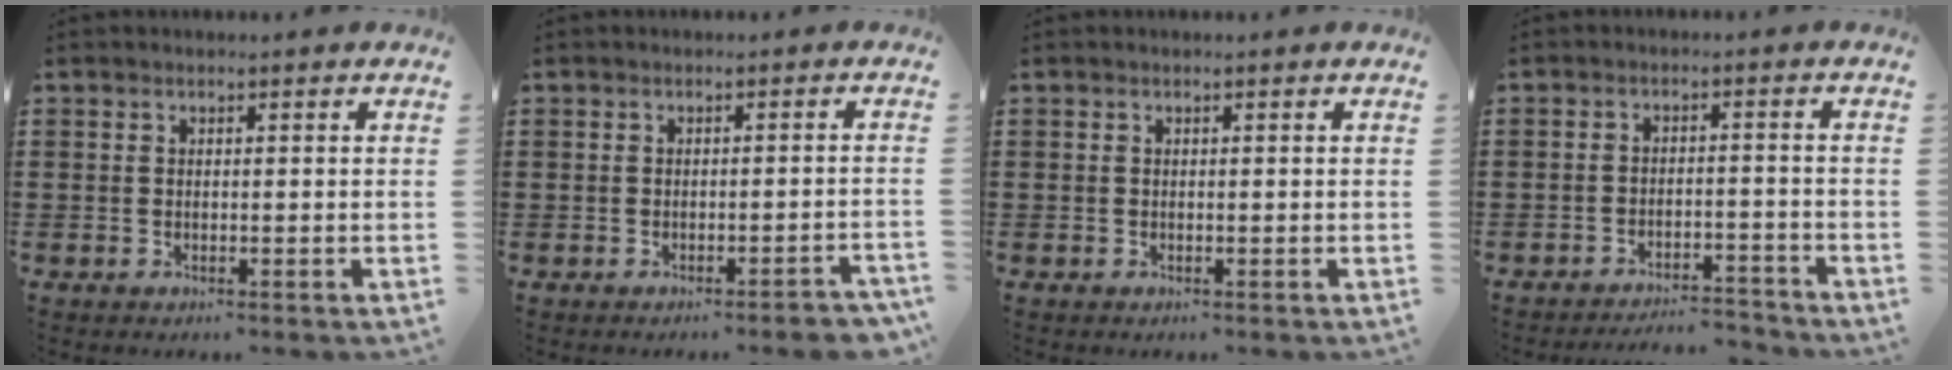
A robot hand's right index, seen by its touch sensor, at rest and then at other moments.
{"total": 2.0, "force": [-1.8, 0.2, 0.7], "torque": [-0.014, 0.001, -0.038]}
{"total": 0.0}
{"total": 3.5, "force": [-3.5, 0.1, 0.5], "torque": [-0.014, 0.002, -0.074]}